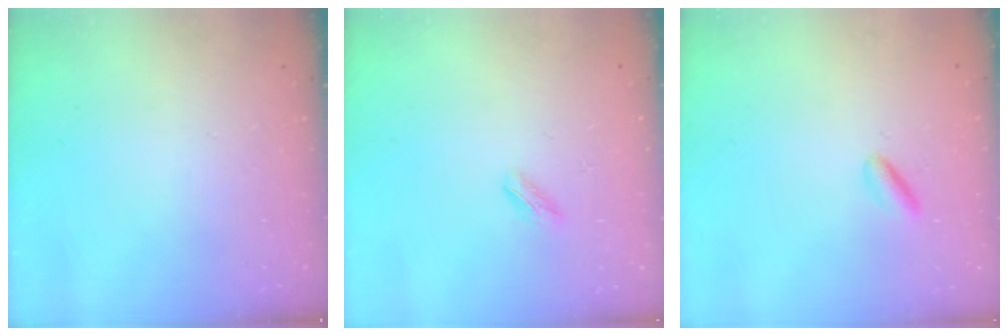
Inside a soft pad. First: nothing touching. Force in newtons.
{"total": 2.2, "press": 2.1, "slide": 0.7}
{"total": 2.2, "press": 2.1, "slide": 0.5}